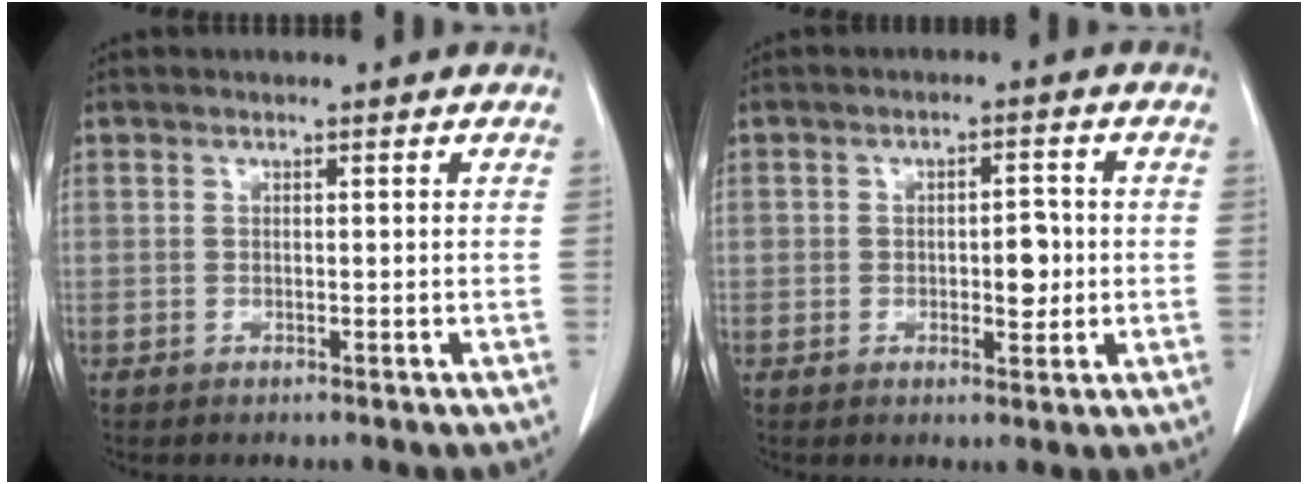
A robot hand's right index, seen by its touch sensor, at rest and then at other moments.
{"total": 4.4, "force": [-0.4, 2.3, 3.7], "torque": [-0.050, 0.008, -0.001]}